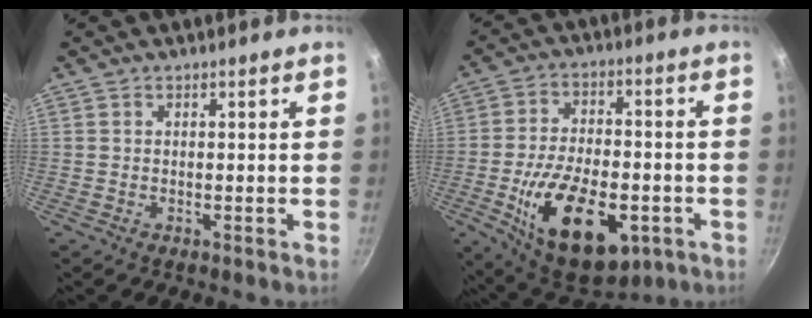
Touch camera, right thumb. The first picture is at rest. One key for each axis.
{"total": 20.7, "fx": -6.6, "fy": 11.2, "fz": 16.2, "tx": -0.250, "ty": 0.015, "tz": -0.095}